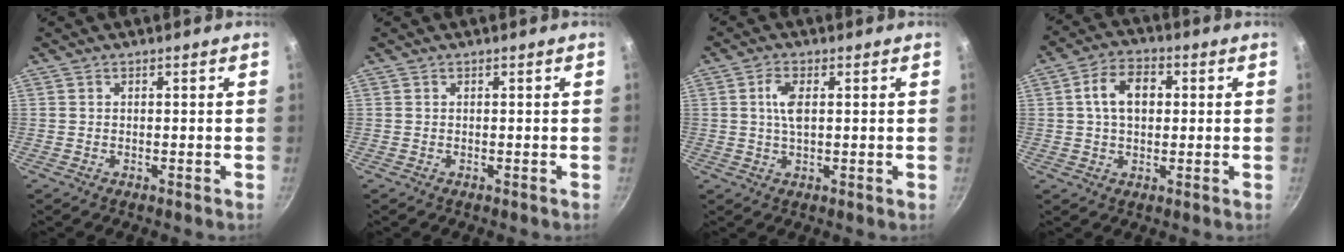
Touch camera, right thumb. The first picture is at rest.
{"total": 0.0}
{"total": 4.4, "force": [0.9, 1.9, 3.9], "torque": [-0.078, 0.005, 0.017]}
{"total": 8.4, "force": [1.3, 5.7, 6.1], "torque": [-0.083, 0.016, 0.014]}